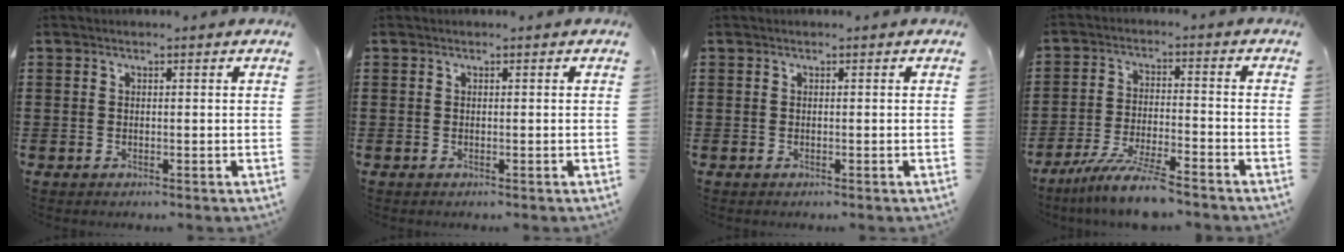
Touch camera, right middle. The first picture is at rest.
{"total": 0.0}
{"total": 0.0}
{"total": 8.3, "force": [-7.2, 0.0, 4.0], "torque": [-0.080, -0.002, -0.137]}